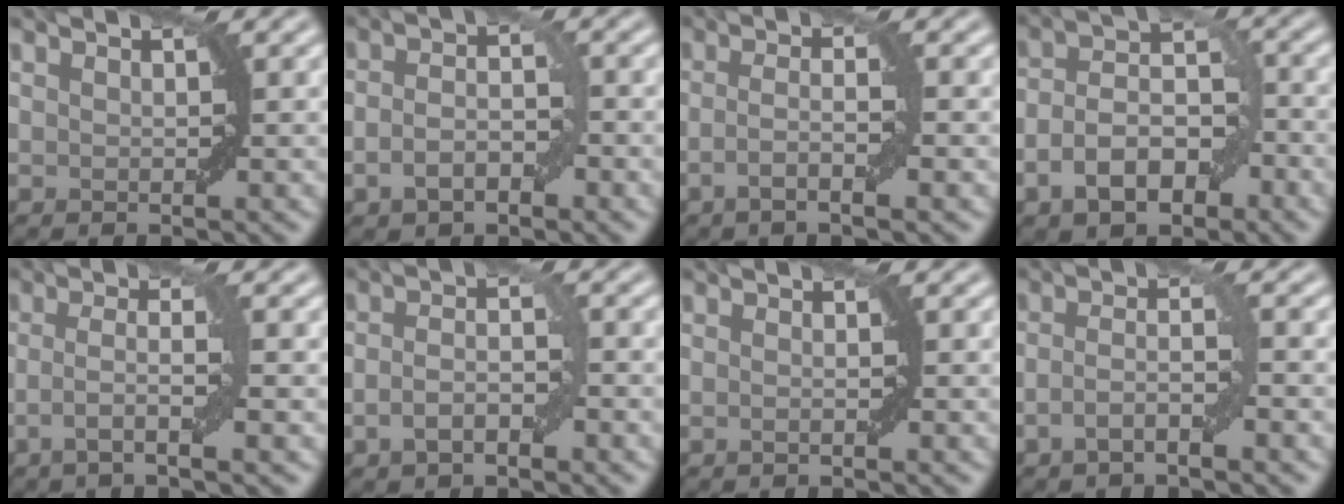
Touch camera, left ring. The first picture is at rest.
{"total": 3.3, "force": [-1.2, 1.8, 2.5], "torque": [-0.048, 0.003, -0.024]}
{"total": 2.8, "force": [-0.9, 0.5, 2.6], "torque": [-0.045, 0.003, -0.023]}
{"total": 6.0, "force": [-2.6, 3.5, 4.1], "torque": [-0.069, 0.005, -0.051]}
{"total": 3.5, "force": [-1.0, 0.6, 3.4], "torque": [-0.058, 0.004, -0.026]}
{"total": 3.2, "force": [-1.1, 1.4, 2.6], "torque": [-0.051, 0.001, -0.024]}
{"total": 0.9, "force": [-0.1, 0.2, 0.9], "torque": [-0.006, -0.007, -0.008]}
{"total": 2.9, "force": [-1.2, 0.6, 2.6], "torque": [-0.049, 0.007, -0.028]}